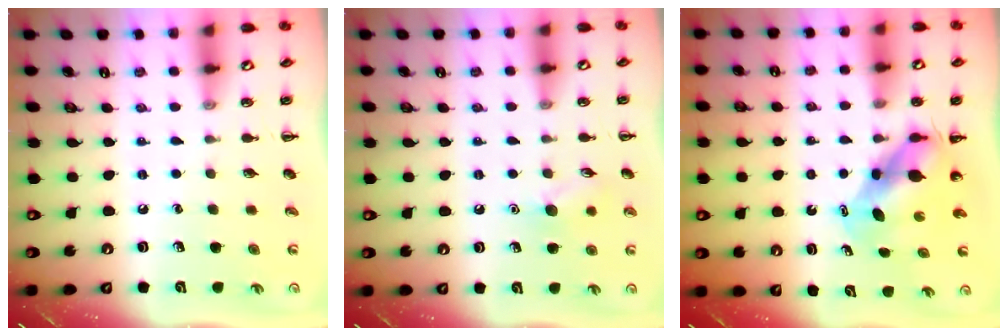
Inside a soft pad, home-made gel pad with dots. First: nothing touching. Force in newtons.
{"total": 7.5, "press": 7.3, "slide": 1.4}
{"total": 6.3, "press": 6.2, "slide": 1.3}